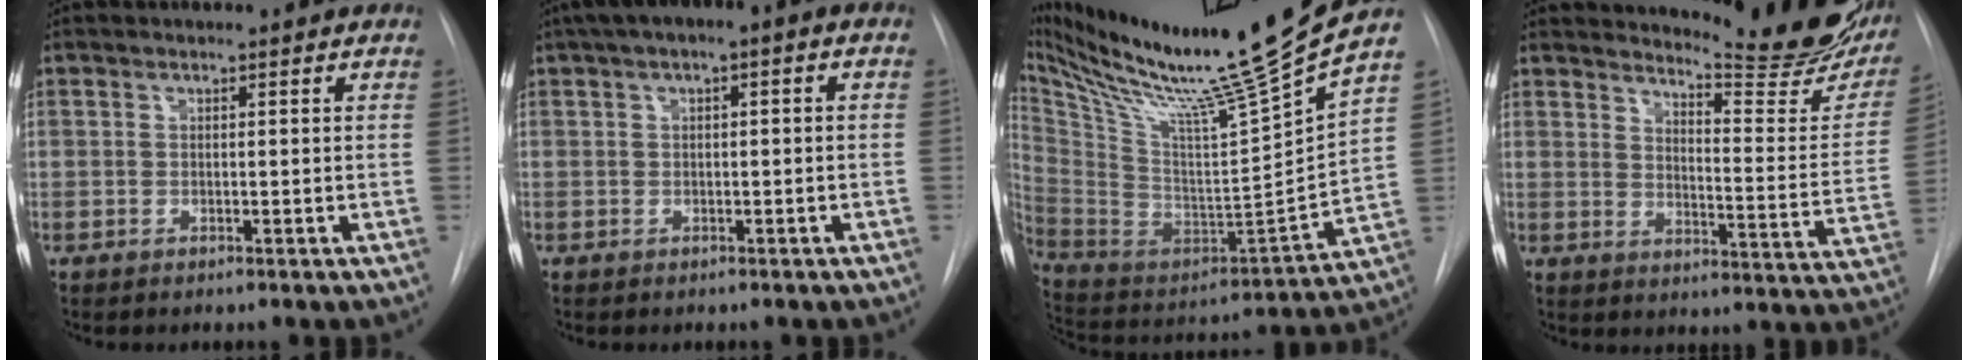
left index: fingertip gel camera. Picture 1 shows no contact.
{"total": 4.7, "force": [1.3, 2.0, 4.0], "torque": [-0.066, 0.027, 0.015]}
{"total": 26.8, "force": [21.0, -2.9, 16.4], "torque": [-0.283, -0.066, 0.349]}
{"total": 19.5, "force": [17.5, 2.2, 8.2], "torque": [-0.104, -0.098, 0.207]}